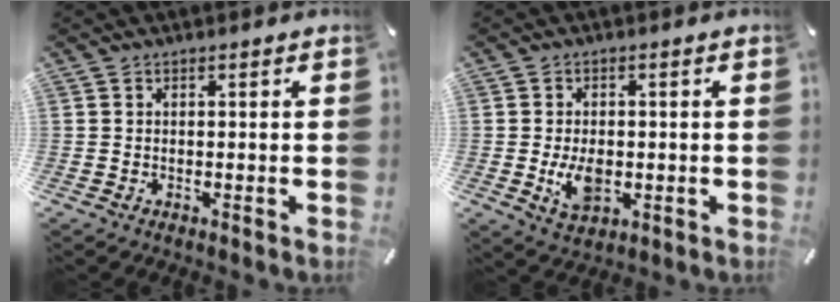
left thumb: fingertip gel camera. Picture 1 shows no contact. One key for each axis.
{"total": 6.5, "fx": -1.0, "fy": 4.2, "fz": 4.9, "tx": -0.100, "ty": -0.005, "tz": -0.019}